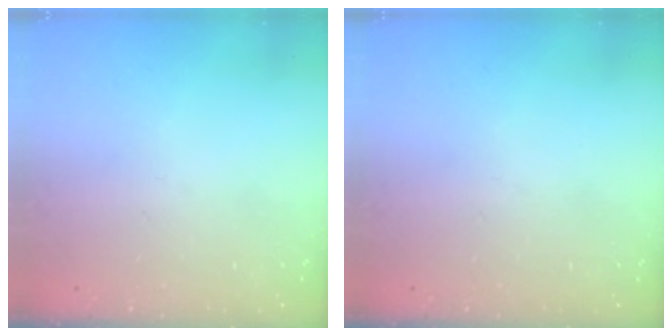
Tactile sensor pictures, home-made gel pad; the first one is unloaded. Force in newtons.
{"total": 0.0}